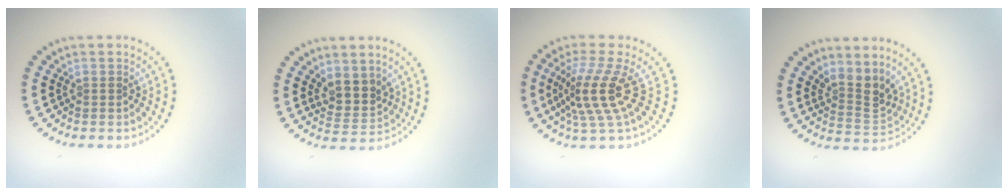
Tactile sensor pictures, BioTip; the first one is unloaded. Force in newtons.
{"total": 2.9, "press": 2.4, "slide": 1.6}
{"total": 4.4, "press": 3.1, "slide": 3.1}
{"total": 2.9, "press": 2.1, "slide": 2.0}